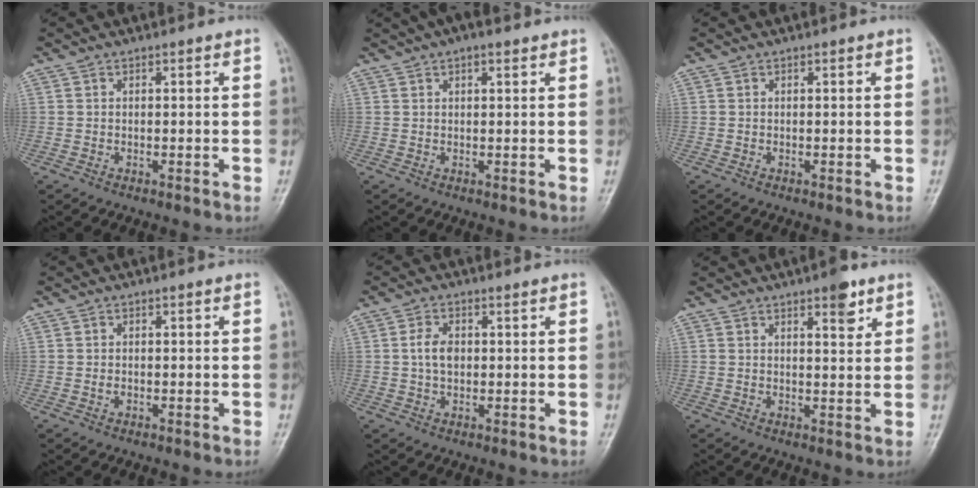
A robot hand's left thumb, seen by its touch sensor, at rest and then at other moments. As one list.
[{"total": 3.8, "force": [2.2, 1.5, 2.6], "torque": [-0.039, 0.013, 0.033]}, {"total": 0.0}, {"total": 0.8, "force": [-0.3, 0.7, 0.4], "torque": [-0.007, 0.004, -0.007]}, {"total": 3.8, "force": [0.5, 2.4, 2.8], "torque": [-0.052, 0.004, 0.006]}, {"total": 4.3, "force": [2.7, 1.5, 3.0], "torque": [-0.028, -0.013, 0.035]}]